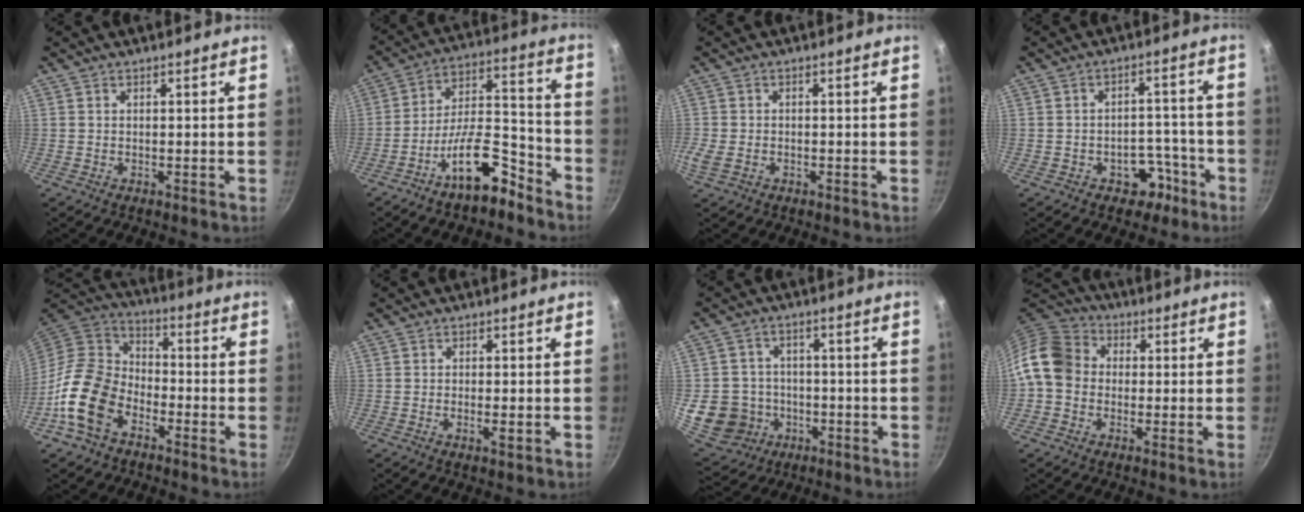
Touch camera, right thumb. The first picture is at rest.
{"total": 14.1, "force": [-9.1, 5.4, 9.3], "torque": [-0.127, 0.091, -0.157]}
{"total": 4.0, "force": [-1.4, 2.7, 2.5], "torque": [-0.062, 0.001, -0.030]}
{"total": 6.7, "force": [-3.7, 4.8, 2.8], "torque": [0.000, 0.046, -0.036]}
{"total": 14.8, "force": [-6.9, 10.0, 8.5], "torque": [-0.136, 0.054, -0.154]}
{"total": 1.9, "force": [-0.6, 0.6, 1.7], "torque": [-0.037, 0.000, -0.014]}
{"total": 12.3, "force": [-2.9, 11.2, 4.2], "torque": [-0.057, 0.030, -0.036]}
{"total": 10.2, "force": [-0.5, 8.5, 5.5], "torque": [-0.077, 0.025, -0.034]}